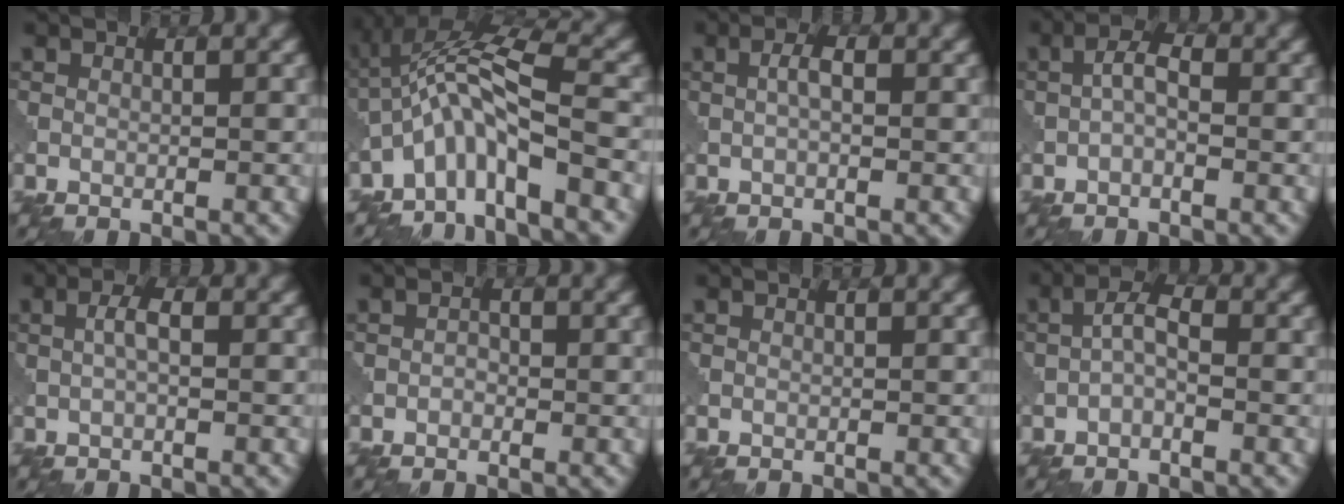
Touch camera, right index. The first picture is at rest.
{"total": 8.0, "force": [-3.8, 1.8, 6.8], "torque": [-0.129, 0.017, -0.077]}
{"total": 1.6, "force": [0.1, 0.6, 1.5], "torque": [-0.032, 0.006, -0.001]}
{"total": 2.2, "force": [-0.4, 0.9, 2.0], "torque": [-0.038, 0.010, -0.014]}
{"total": 1.8, "force": [0.1, 0.5, 1.7], "torque": [-0.036, 0.006, 0.000]}
{"total": 0.8, "force": [-0.3, 0.5, 0.4], "torque": [-0.007, 0.000, -0.008]}
{"total": 0.0}
{"total": 2.1, "force": [-0.7, 0.8, 1.9], "torque": [-0.038, 0.010, -0.021]}